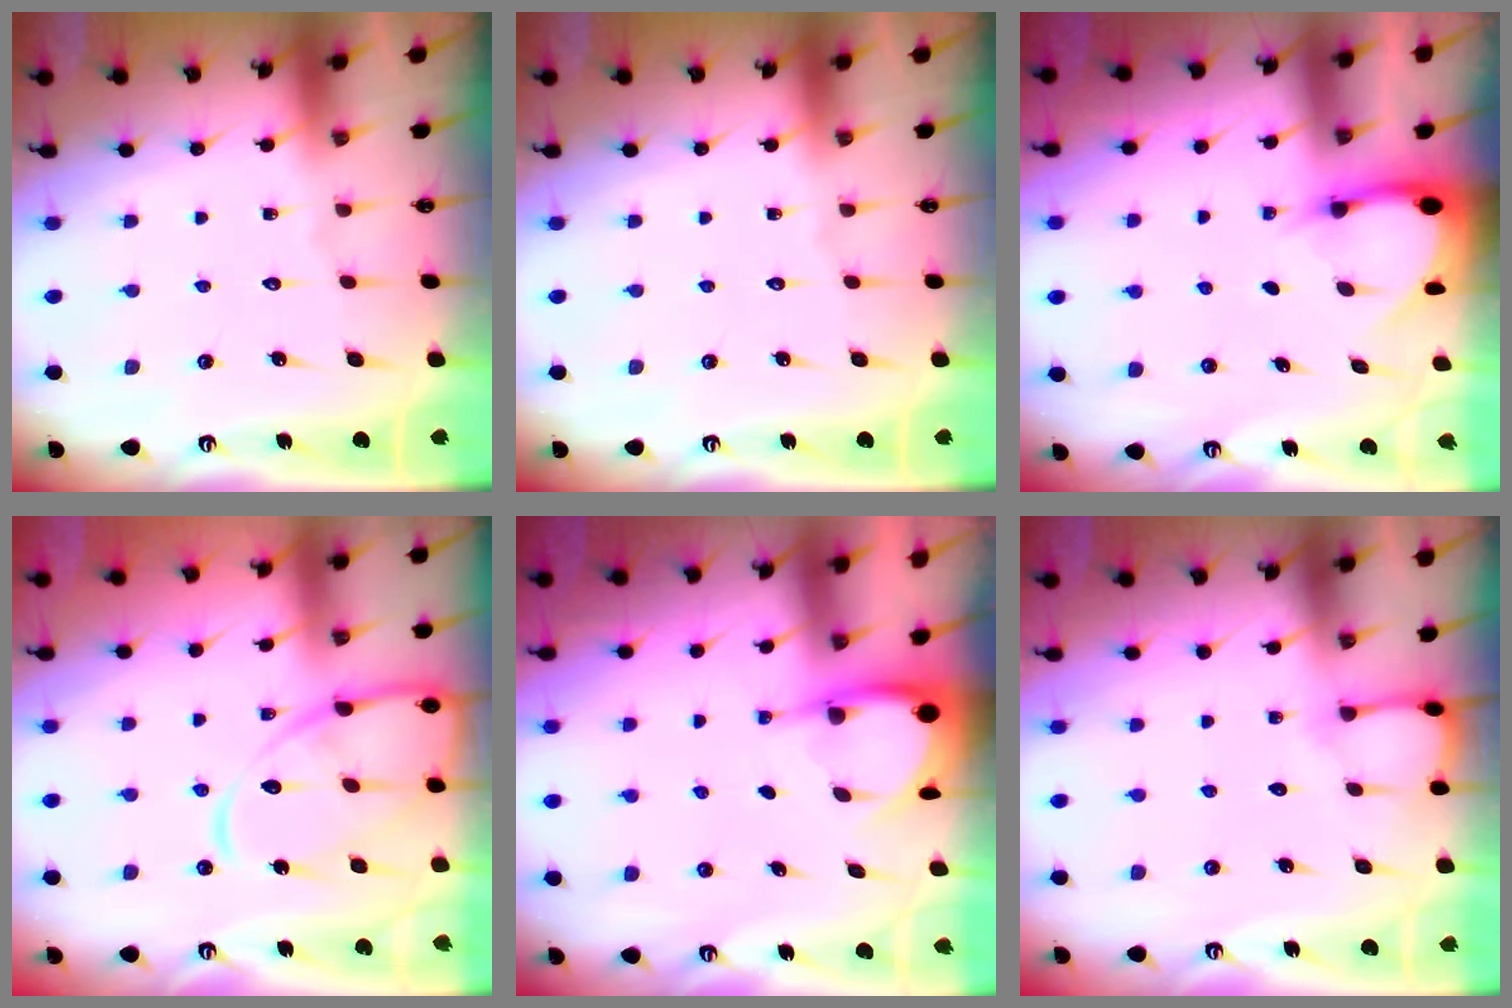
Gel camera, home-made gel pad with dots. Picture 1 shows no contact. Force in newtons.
{"total": 0.0}
{"total": 3.2, "press": 3.2, "slide": 0.3}
{"total": 14.1, "press": 14.1, "slide": 1.3}
{"total": 3.9, "press": 3.9, "slide": 0.4}
{"total": 4.3, "press": 4.3, "slide": 0.4}